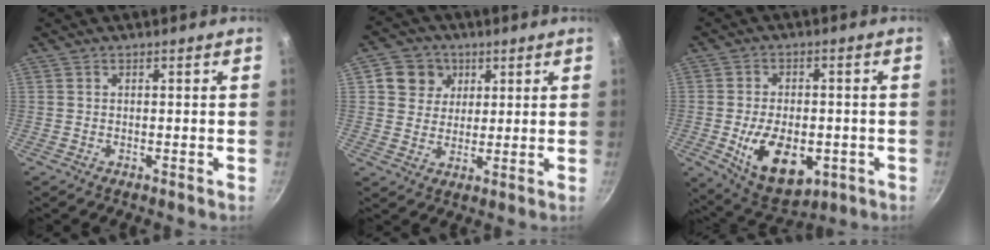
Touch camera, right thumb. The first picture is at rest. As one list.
[{"total": 7.3, "force": [2.7, 6.5, 2.1], "torque": [0.001, -0.001, 0.039]}, {"total": 14.2, "force": [-3.5, 8.5, 10.8], "torque": [-0.152, -0.002, -0.040]}]